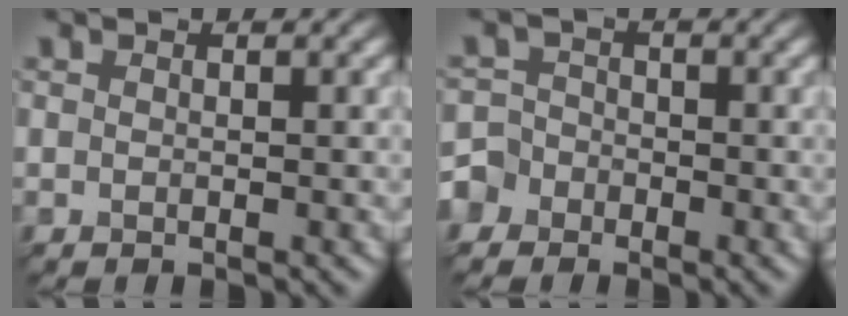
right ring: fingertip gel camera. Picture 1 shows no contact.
{"total": 3.1, "force": [-2.7, 1.3, -0.8], "torque": [0.006, 0.002, -0.039]}